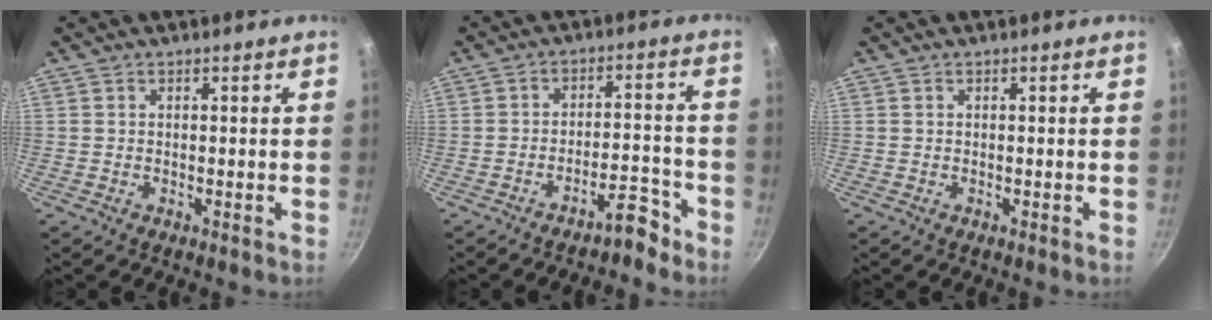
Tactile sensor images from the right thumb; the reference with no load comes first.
{"total": 5.9, "force": [-4.7, 1.8, 3.0], "torque": [-0.021, 0.051, -0.066]}
{"total": 0.0}